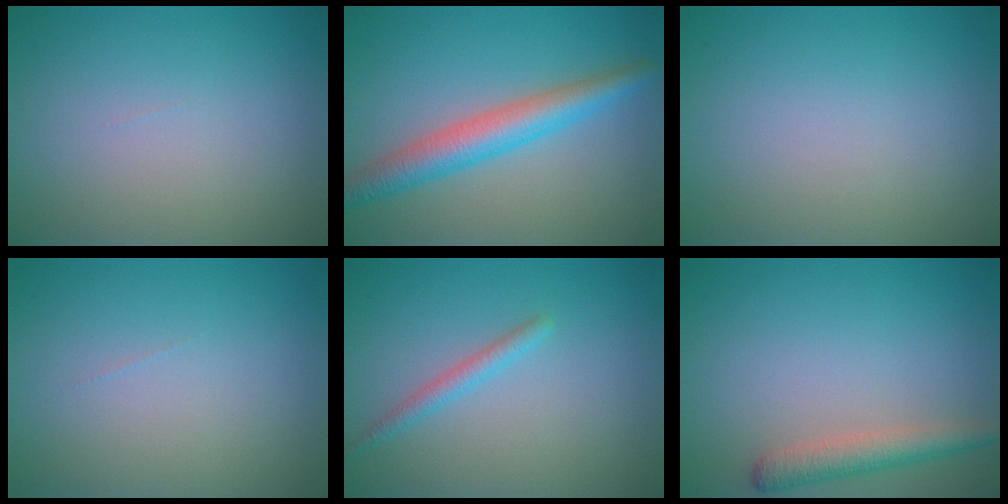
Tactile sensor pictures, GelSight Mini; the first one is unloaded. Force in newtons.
{"total": 4.7, "press": 4.7, "slide": 0.1}
{"total": 0.0}
{"total": 0.0}
{"total": 1.5, "press": 1.5, "slide": 0.0}
{"total": 2.9, "press": 2.9, "slide": 0.2}